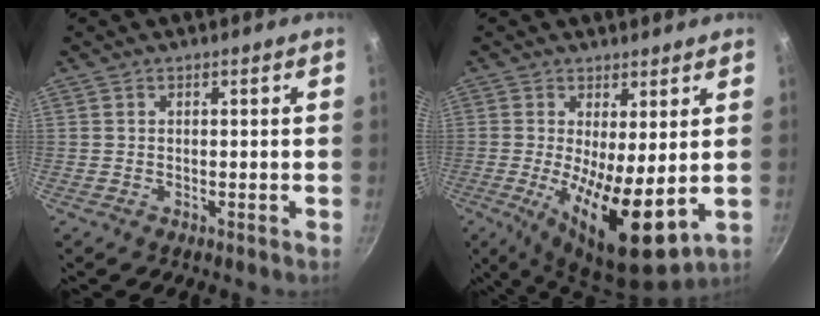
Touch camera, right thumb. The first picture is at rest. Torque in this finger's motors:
{"motor_torque": [-0.08, 1.59, 1.93, -0.63, 0.15]}